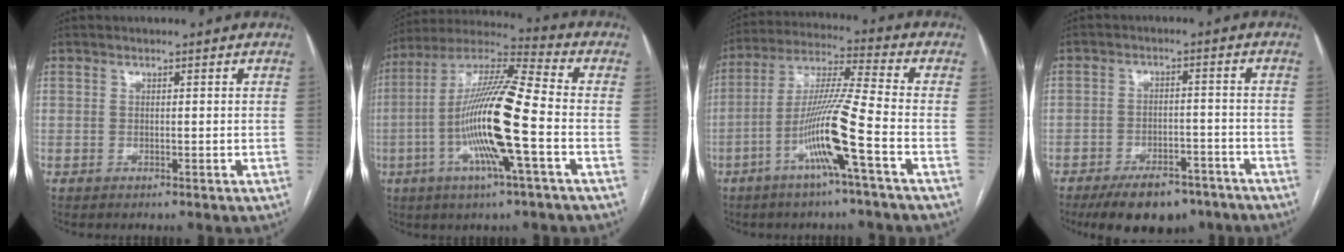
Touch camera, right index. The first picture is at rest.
{"total": 17.0, "force": [-3.9, 0.6, 16.6], "torque": [-0.323, -0.002, -0.080]}
{"total": 12.1, "force": [-4.9, -1.2, 11.0], "torque": [-0.214, 0.003, -0.097]}
{"total": 11.0, "force": [-8.4, 4.7, 5.3], "torque": [-0.074, 0.005, -0.128]}